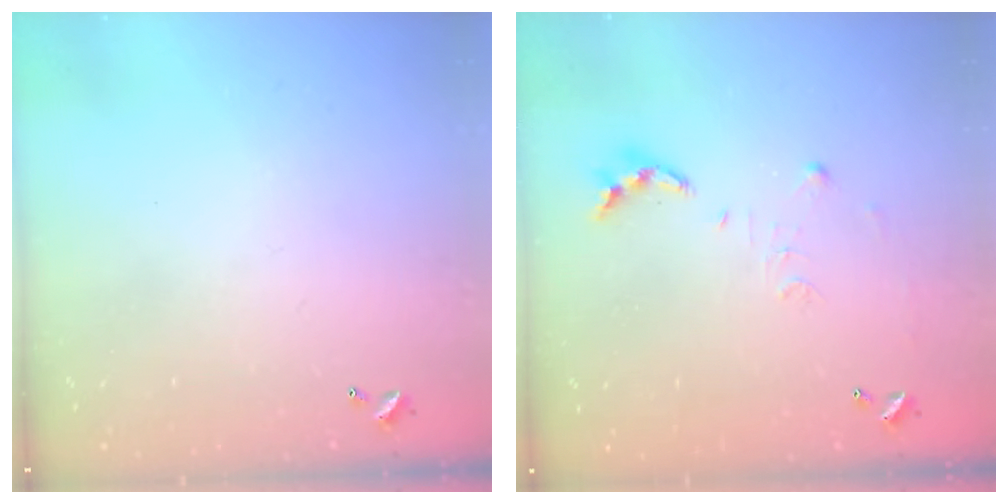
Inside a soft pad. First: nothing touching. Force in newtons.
{"total": 7.0, "press": 7.0, "slide": 0.5}